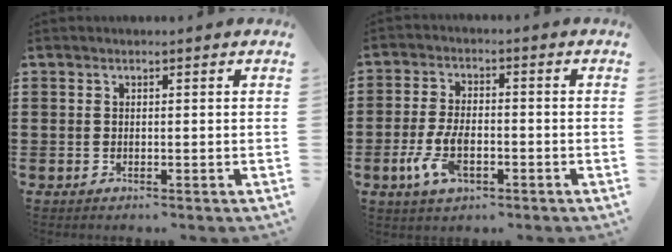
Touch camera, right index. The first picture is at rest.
{"total": 6.5, "force": [-2.3, 3.2, 5.2], "torque": [-0.121, -0.001, -0.048]}